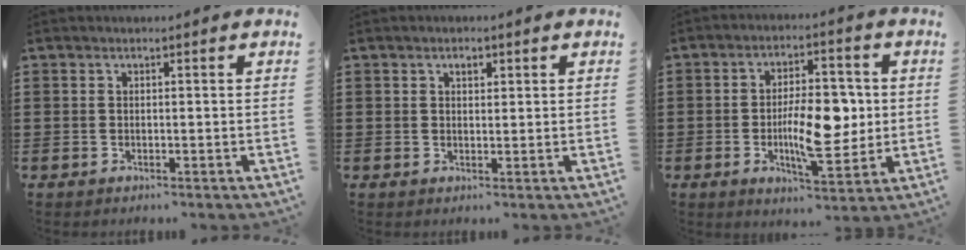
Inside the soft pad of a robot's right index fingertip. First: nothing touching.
{"total": 1.4, "force": [0.7, 0.8, 0.8], "torque": [-0.018, 0.007, 0.012]}
{"total": 10.2, "force": [-0.7, 4.5, 9.1], "torque": [-0.144, 0.002, -0.016]}